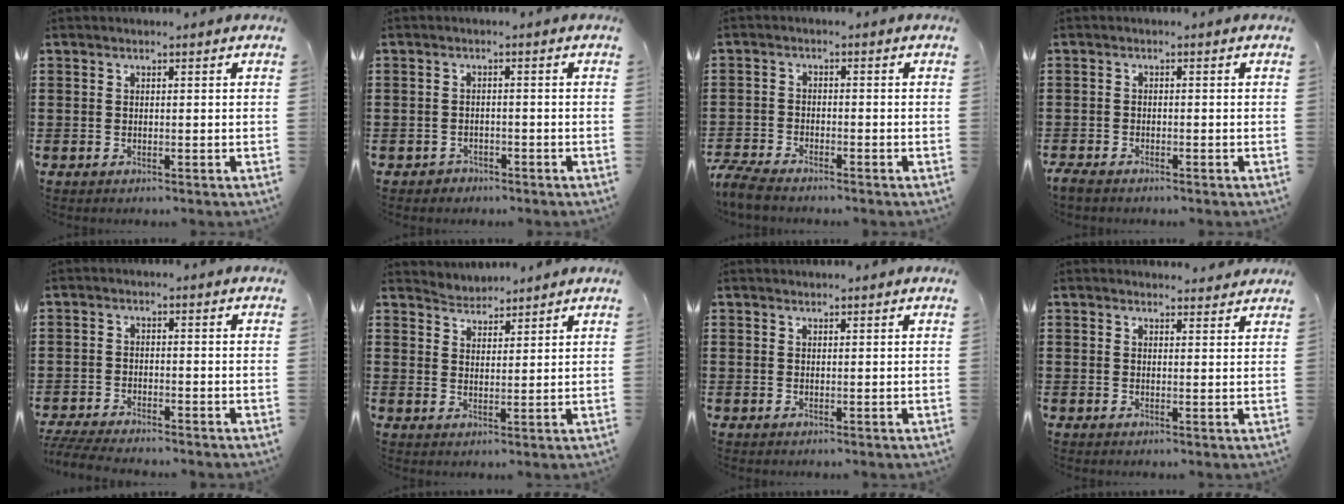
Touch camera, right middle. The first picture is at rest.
{"total": 1.3, "force": [-1.1, 0.7, -0.1], "torque": [-0.003, 0.004, -0.027]}
{"total": 3.8, "force": [-3.6, 0.4, 1.0], "torque": [-0.038, -0.006, -0.080]}
{"total": 1.6, "force": [-1.4, 0.5, 0.5], "torque": [-0.026, -0.002, -0.034]}
{"total": 3.6, "force": [-3.5, 0.1, 0.9], "torque": [-0.029, -0.007, -0.074]}
{"total": 2.9, "force": [2.7, 0.3, -1.0], "torque": [0.008, -0.011, 0.052]}
{"total": 0.7, "force": [0.7, 0.0, -0.1], "torque": [-0.001, -0.002, 0.013]}
{"total": 1.7, "force": [1.7, 0.2, 0.1], "torque": [0.002, 0.000, 0.032]}